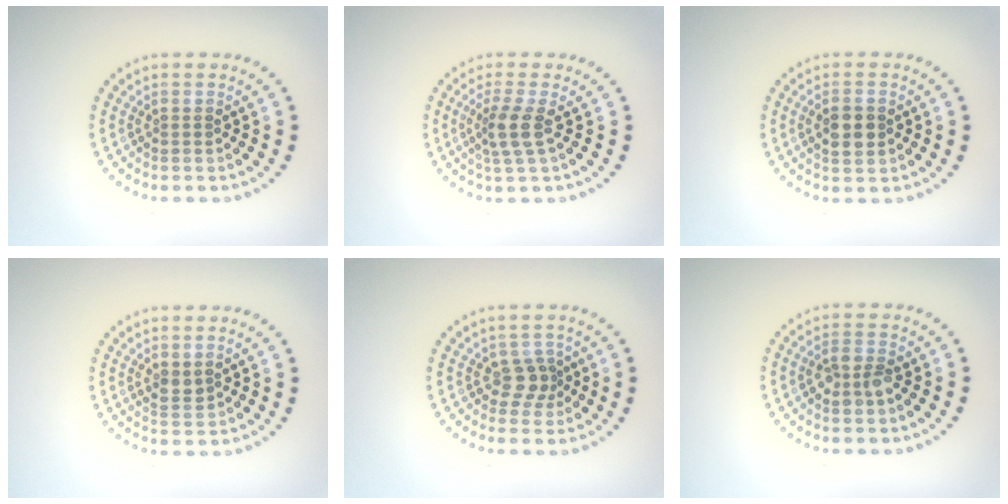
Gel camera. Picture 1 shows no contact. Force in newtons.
{"total": 2.6, "press": 2.0, "slide": 1.6}
{"total": 2.5, "press": 2.5, "slide": 0.1}
{"total": 1.3, "press": 1.1, "slide": 0.6}
{"total": 2.1, "press": 1.6, "slide": 1.3}
{"total": 2.4, "press": 2.4, "slide": 0.5}